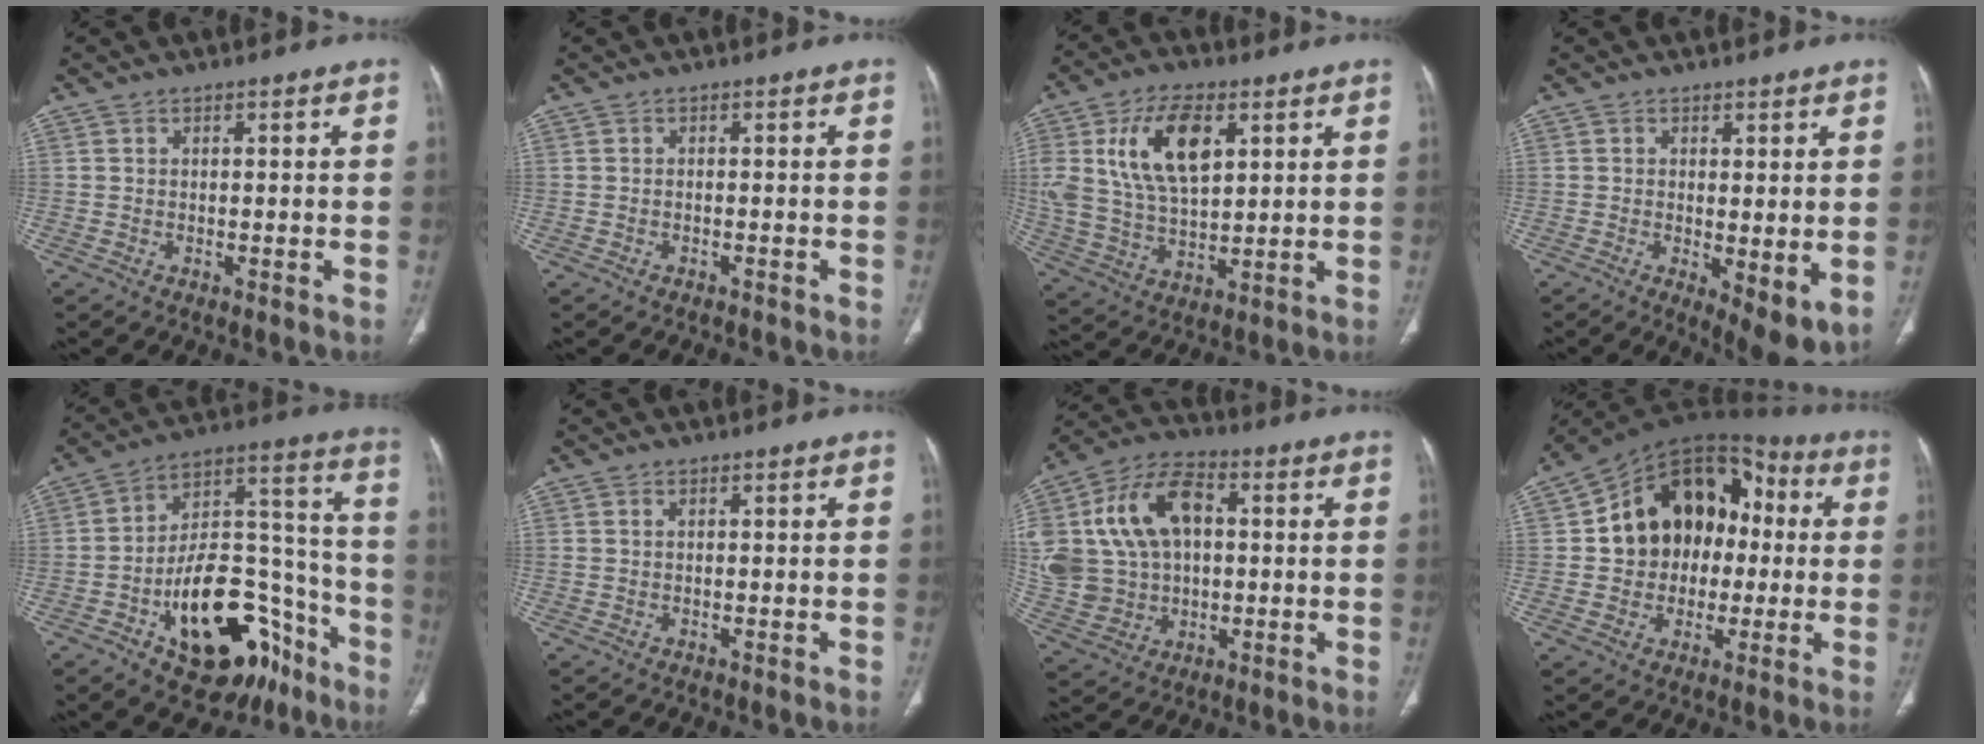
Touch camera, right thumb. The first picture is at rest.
{"total": 1.3, "force": [-1.2, 0.4, 0.3], "torque": [-0.013, 0.007, -0.013]}
{"total": 15.8, "force": [5.3, 8.4, 12.3], "torque": [-0.226, -0.012, 0.107]}
{"total": 7.0, "force": [-0.7, 2.5, 6.5], "torque": [-0.101, -0.025, -0.007]}
{"total": 27.4, "force": [-12.6, 14.8, 19.3], "torque": [-0.242, 0.088, -0.179]}
{"total": 0.7, "force": [0.3, 0.4, 0.5], "torque": [-0.011, 0.003, 0.008]}
{"total": 22.5, "force": [3.6, 16.1, 15.3], "torque": [-0.319, 0.031, 0.076]}
{"total": 19.1, "force": [0.9, 14.6, 12.3], "torque": [-0.142, 0.044, 0.011]}